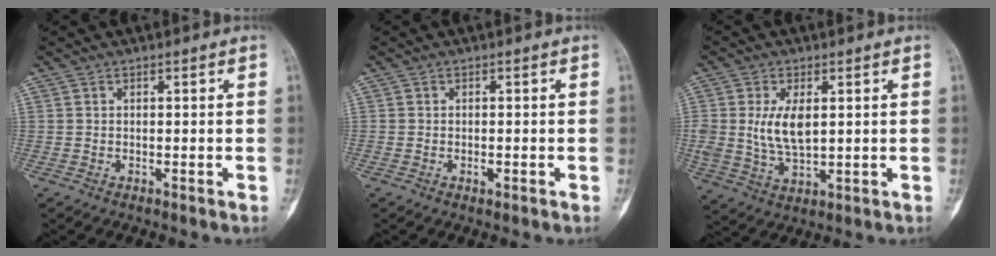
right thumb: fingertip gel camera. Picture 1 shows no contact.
{"total": 1.0, "force": [-0.4, 0.5, 0.7], "torque": [-0.008, 0.001, -0.006]}
{"total": 8.1, "force": [1.5, 4.3, 6.7], "torque": [-0.125, -0.012, 0.038]}